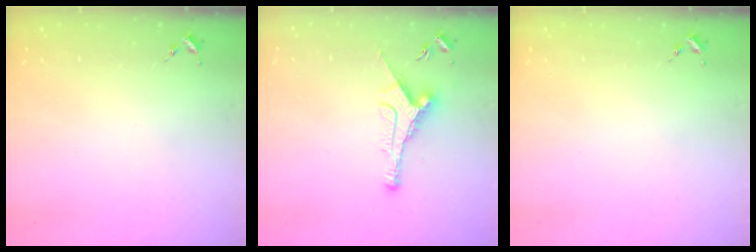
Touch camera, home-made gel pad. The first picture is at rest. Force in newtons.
{"total": 10.2, "press": 10.2, "slide": 0.9}
{"total": 0.0}